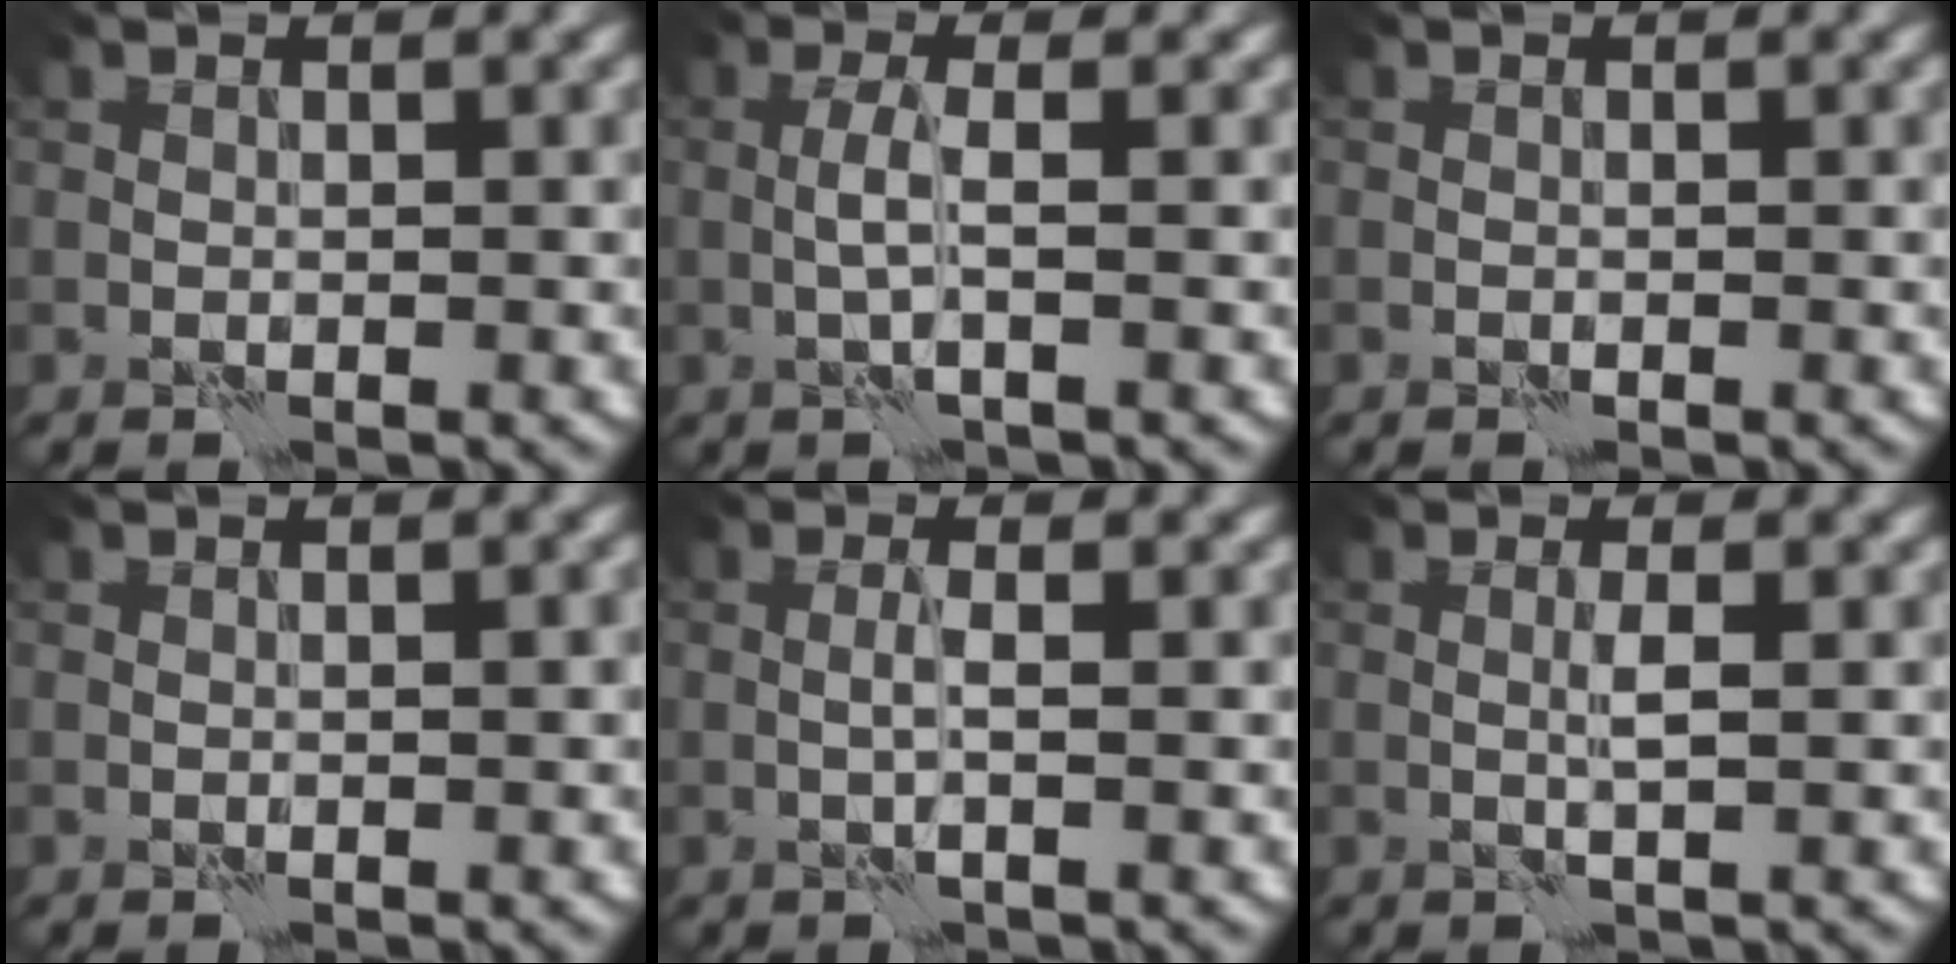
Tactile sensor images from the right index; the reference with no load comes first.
{"total": 1.9, "force": [-0.3, -0.1, 1.8], "torque": [-0.041, 0.007, -0.010]}
{"total": 0.0}
{"total": 0.6, "force": [-0.3, 0.0, 0.5], "torque": [-0.010, 0.003, -0.003]}
{"total": 1.1, "force": [-0.2, -0.3, 1.1], "torque": [-0.026, 0.003, -0.006]}
{"total": 1.2, "force": [0.2, -0.3, 1.1], "torque": [-0.027, 0.002, 0.001]}